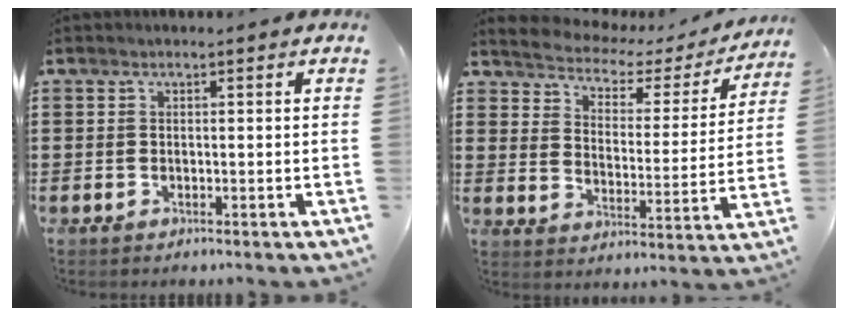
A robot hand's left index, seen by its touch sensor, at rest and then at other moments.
{"total": 3.0, "force": [2.7, 1.2, 0.5], "torque": [-0.032, -0.024, 0.035]}